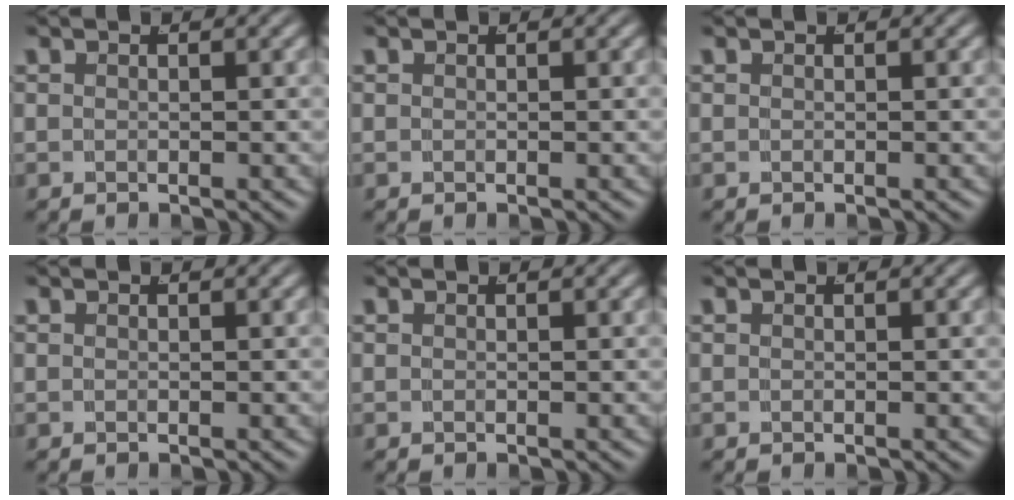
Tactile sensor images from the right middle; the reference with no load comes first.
{"total": 0.0}
{"total": 0.0}
{"total": 0.0}
{"total": 0.0}
{"total": 0.0}